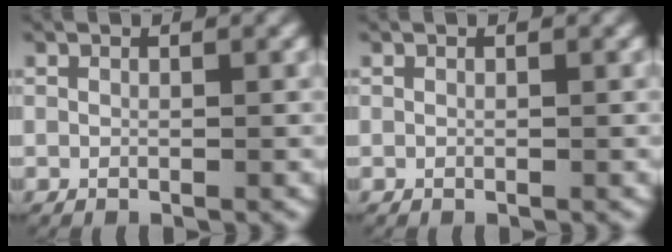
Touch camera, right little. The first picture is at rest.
{"total": 0.0}